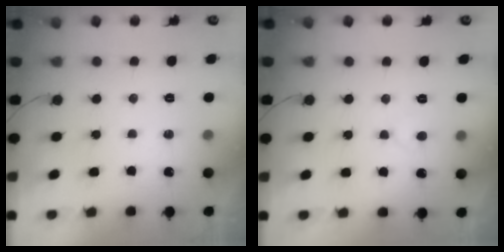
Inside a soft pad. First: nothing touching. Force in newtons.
{"total": 4.0, "press": 3.9, "slide": 0.5}